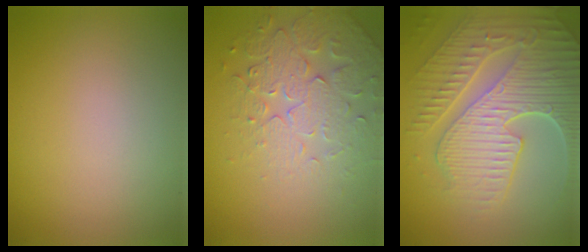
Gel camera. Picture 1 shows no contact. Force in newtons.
{"total": 4.2, "press": 4.0, "slide": 1.2}
{"total": 9.3, "press": 6.3, "slide": 6.9}